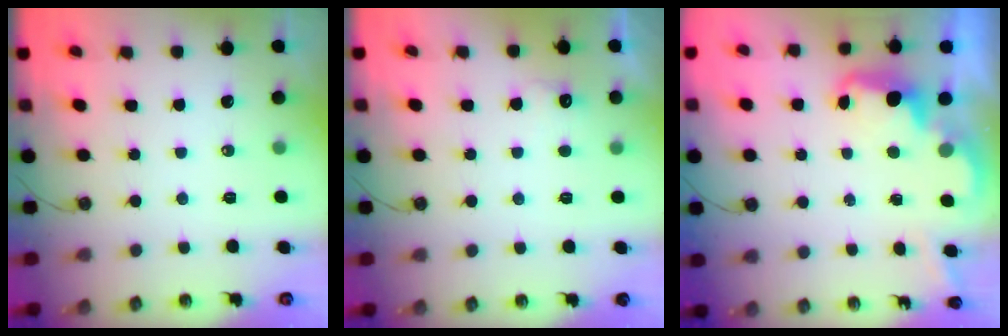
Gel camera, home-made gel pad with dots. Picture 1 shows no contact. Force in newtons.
{"total": 4.5, "press": 4.4, "slide": 1.2}
{"total": 2.5, "press": 2.4, "slide": 0.6}